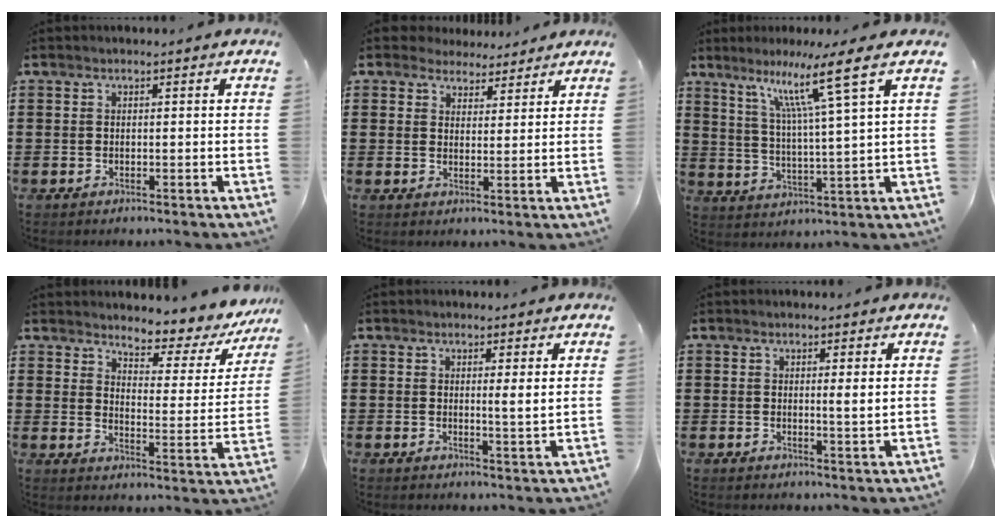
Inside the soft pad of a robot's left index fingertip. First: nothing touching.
{"total": 3.4, "force": [3.1, 1.5, -0.1], "torque": [-0.011, 0.000, 0.058]}
{"total": 10.5, "force": [6.4, -0.9, 8.3], "torque": [-0.161, -0.021, 0.097]}
{"total": 4.7, "force": [4.4, 0.7, 1.5], "torque": [-0.040, -0.041, 0.067]}
{"total": 2.3, "force": [1.2, -0.1, 1.9], "torque": [-0.036, -0.006, 0.019]}
{"total": 1.9, "force": [0.9, 0.0, 1.7], "torque": [-0.030, -0.004, 0.014]}